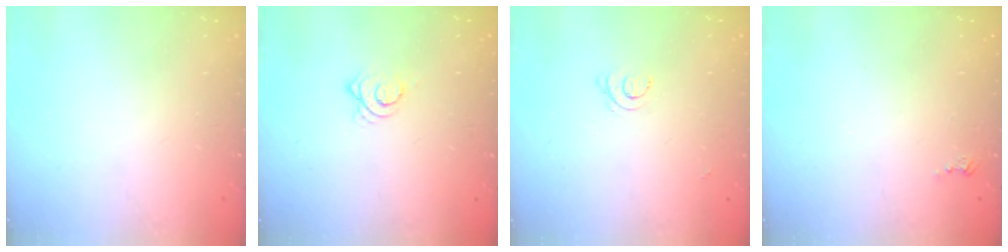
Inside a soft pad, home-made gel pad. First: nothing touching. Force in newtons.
{"total": 3.7, "press": 3.7, "slide": 0.3}
{"total": 3.4, "press": 3.4, "slide": 0.5}
{"total": 2.4, "press": 2.4, "slide": 0.4}